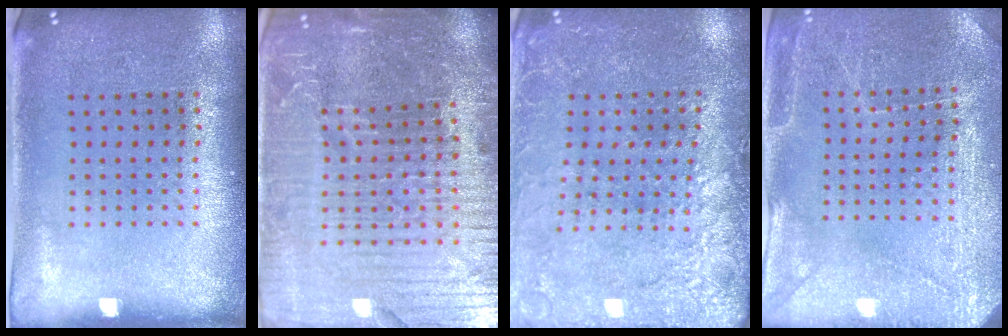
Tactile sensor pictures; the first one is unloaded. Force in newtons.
{"total": 6.4, "press": 5.7, "slide": 3.0}
{"total": 2.8, "press": 2.8, "slide": 0.1}
{"total": 2.9, "press": 2.9, "slide": 0.3}